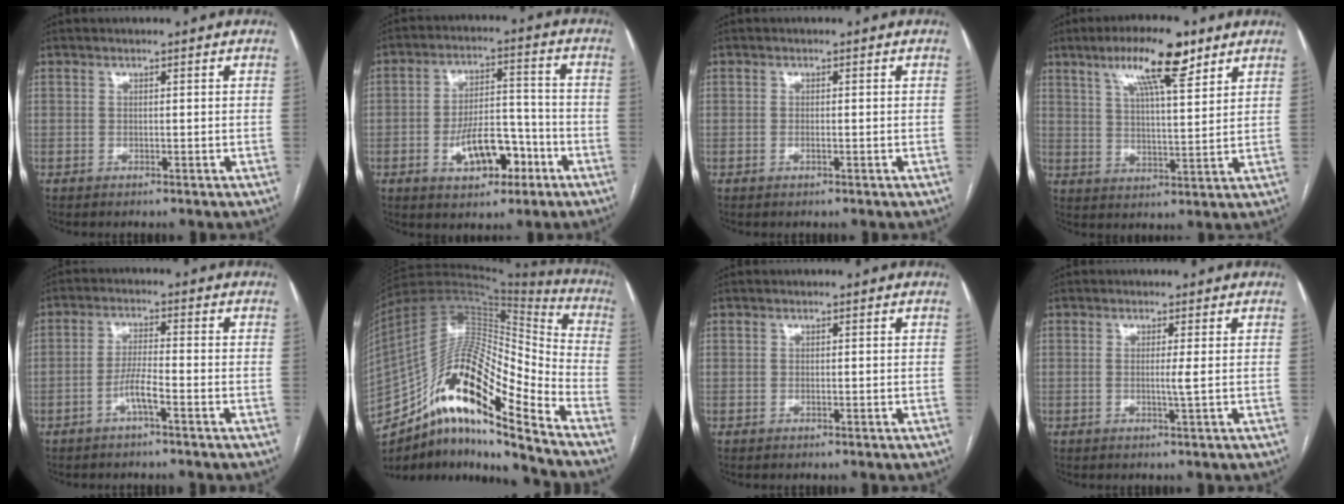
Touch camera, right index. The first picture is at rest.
{"total": 9.5, "force": [-4.0, 4.6, 7.3], "torque": [-0.124, 0.020, -0.058]}
{"total": 0.7, "force": [-0.2, 0.1, 0.6], "torque": [-0.014, -0.001, -0.003]}
{"total": 11.5, "force": [7.1, 2.3, 8.8], "torque": [-0.153, 0.009, 0.117]}
{"total": 3.9, "force": [-2.1, 0.1, 3.3], "torque": [-0.062, 0.006, -0.039]}
{"total": 23.4, "force": [-14.4, 4.2, 18.0], "torque": [-0.320, 0.019, -0.251]}
{"total": 0.0}
{"total": 1.7, "force": [-0.1, -0.6, 1.6], "torque": [-0.029, -0.002, -0.003]}